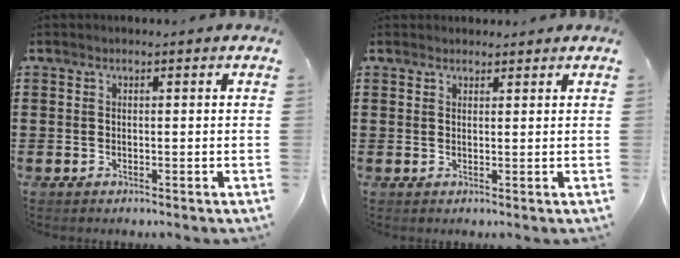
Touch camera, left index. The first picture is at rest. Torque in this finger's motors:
{"motor_torque": [0.19, 0.13, -0.49, -0.09]}